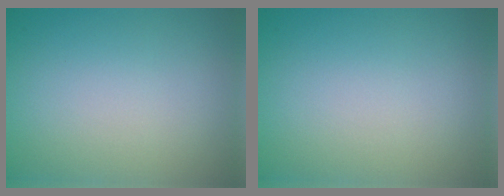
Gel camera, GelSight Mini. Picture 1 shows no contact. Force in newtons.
{"total": 0.0}